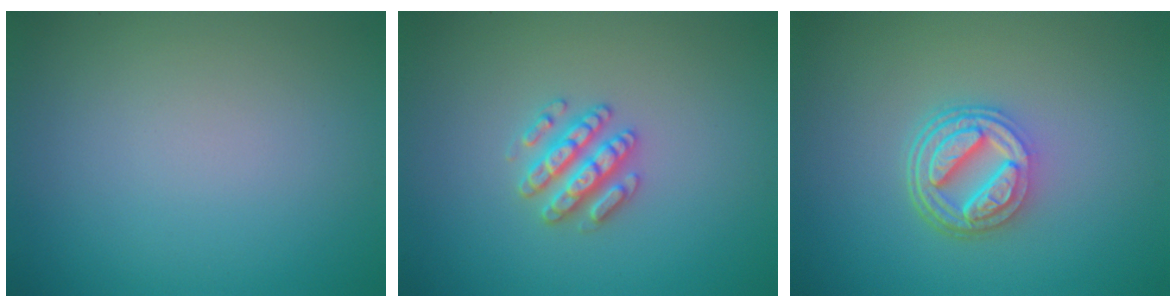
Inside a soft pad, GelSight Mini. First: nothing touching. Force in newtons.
{"total": 2.9, "press": 2.8, "slide": 0.5}
{"total": 4.9, "press": 3.6, "slide": 3.3}